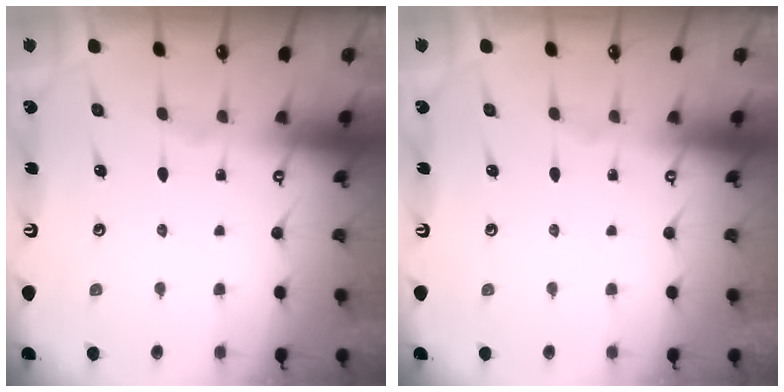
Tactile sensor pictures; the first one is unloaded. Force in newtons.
{"total": 0.0}